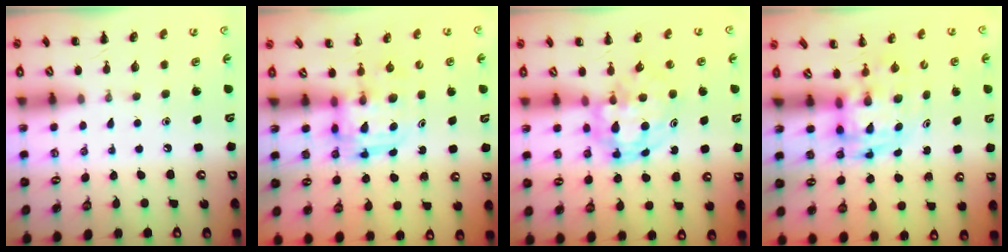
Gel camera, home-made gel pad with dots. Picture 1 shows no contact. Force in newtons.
{"total": 3.1, "press": 3.1, "slide": 0.3}
{"total": 5.7, "press": 5.6, "slide": 1.3}
{"total": 3.4, "press": 3.4, "slide": 0.7}